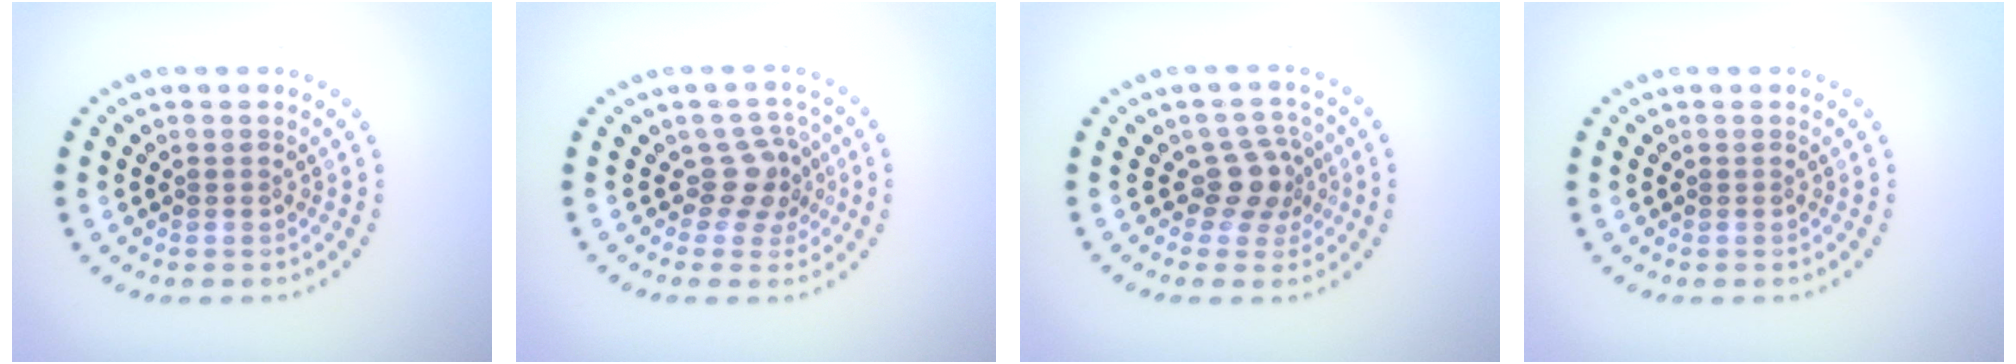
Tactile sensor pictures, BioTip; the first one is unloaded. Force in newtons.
{"total": 2.8, "press": 2.1, "slide": 1.8}
{"total": 2.9, "press": 2.2, "slide": 2.0}
{"total": 0.0}